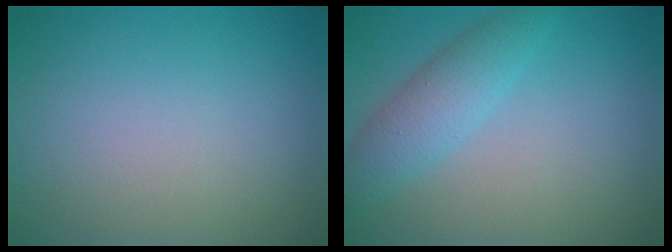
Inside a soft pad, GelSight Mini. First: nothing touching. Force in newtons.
{"total": 3.3, "press": 3.3, "slide": 0.1}